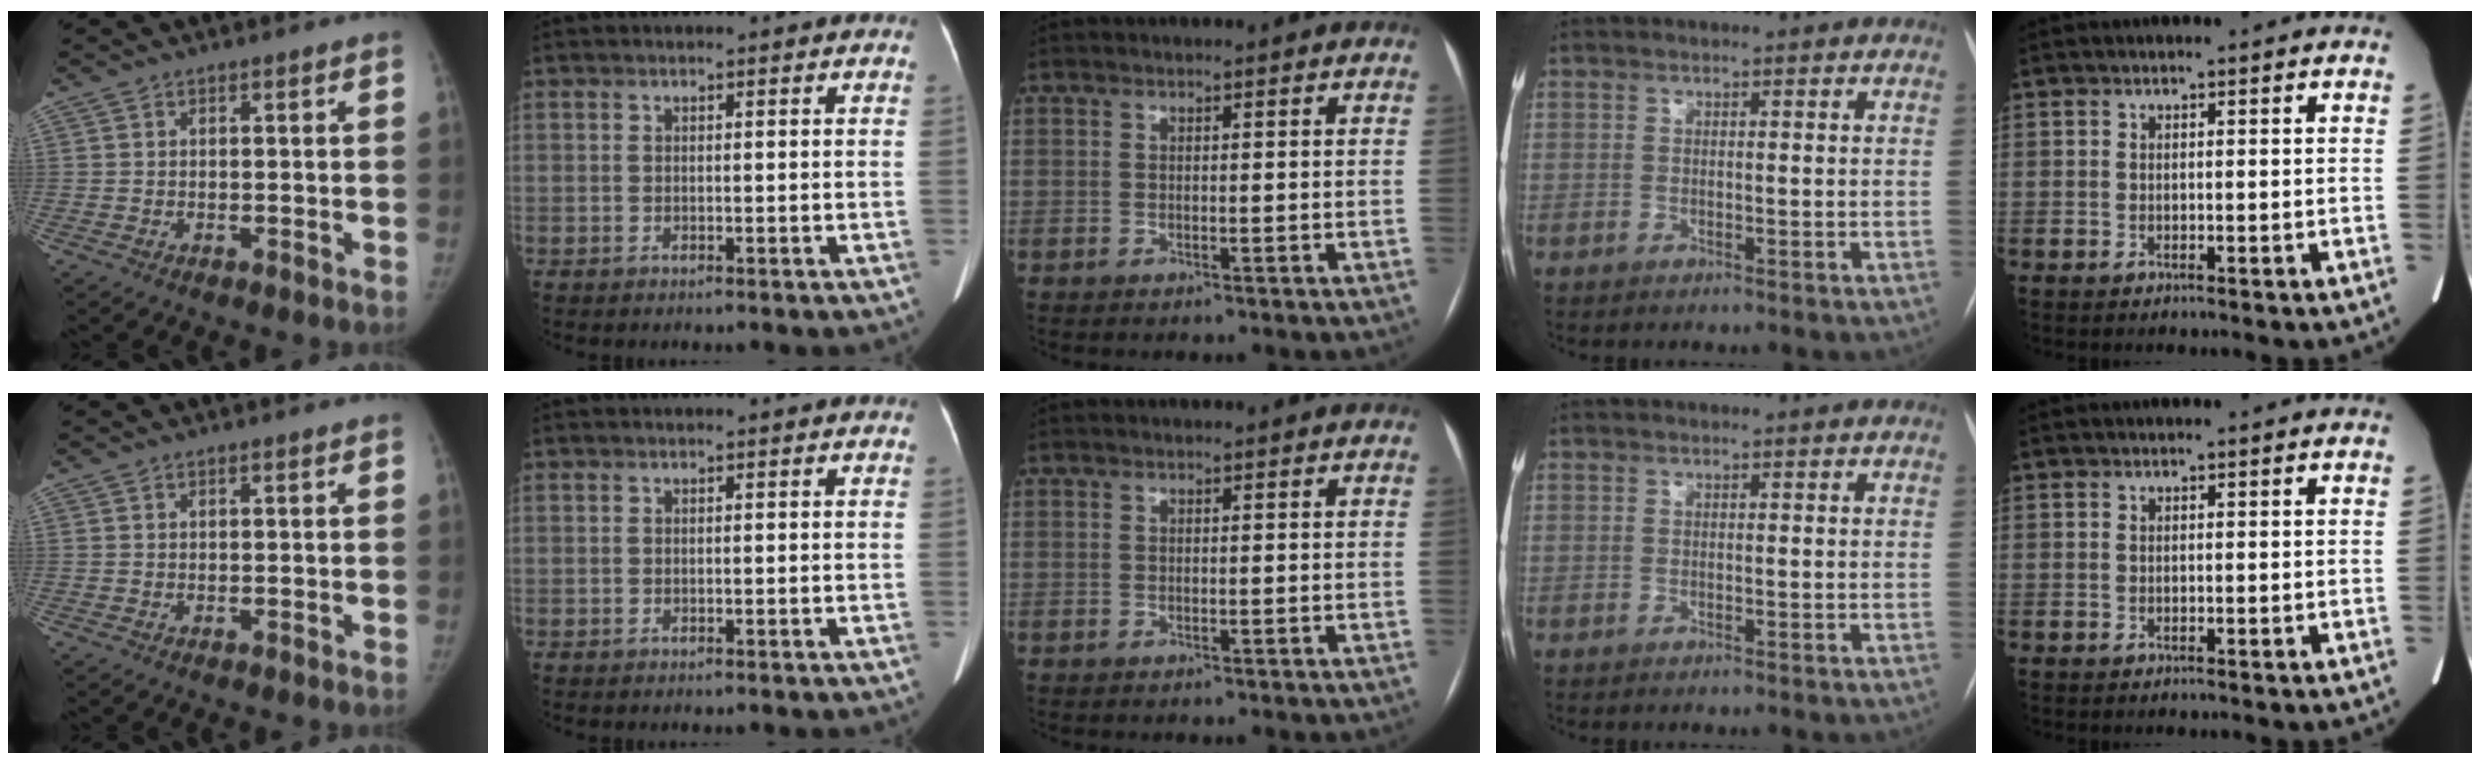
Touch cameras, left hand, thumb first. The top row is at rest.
{}